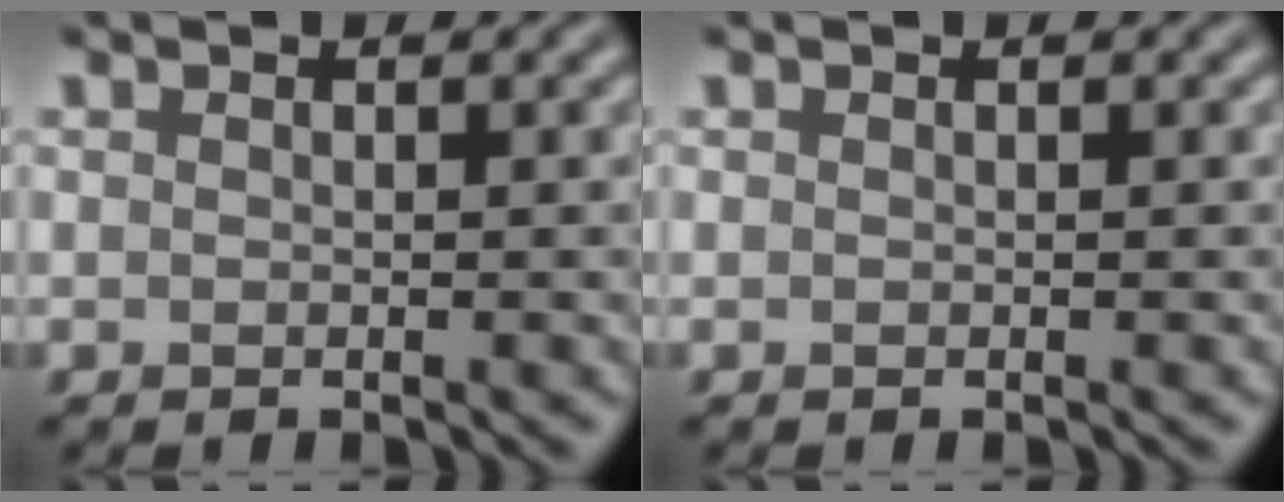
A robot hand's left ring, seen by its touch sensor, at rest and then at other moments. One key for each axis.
{"total": 0.0}